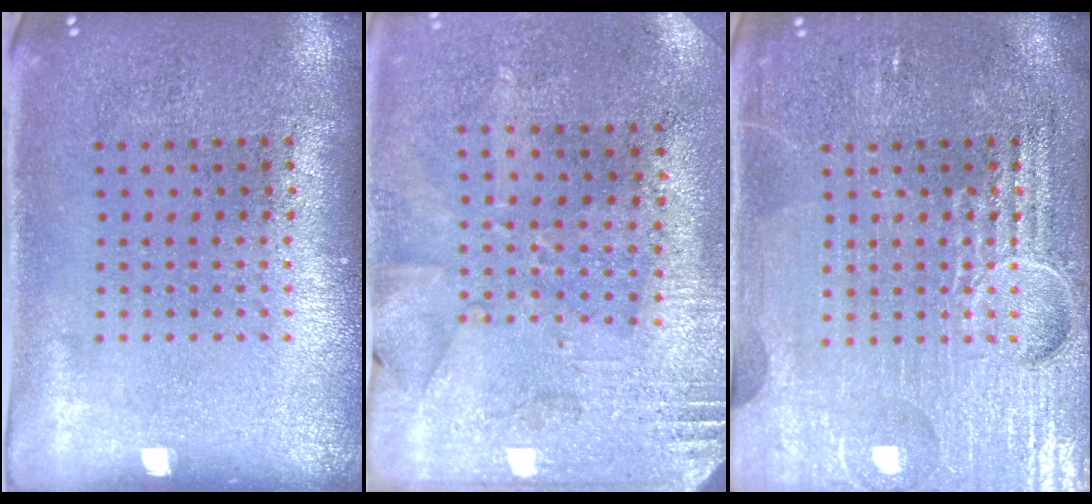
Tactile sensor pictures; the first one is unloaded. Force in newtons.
{"total": 2.8, "press": 2.2, "slide": 1.7}
{"total": 4.5, "press": 4.5, "slide": 0.6}